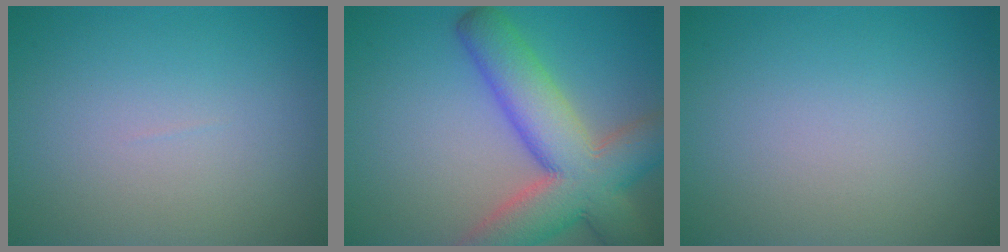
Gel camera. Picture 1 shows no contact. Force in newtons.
{"total": 10.4, "press": 10.4, "slide": 0.7}
{"total": 0.0}